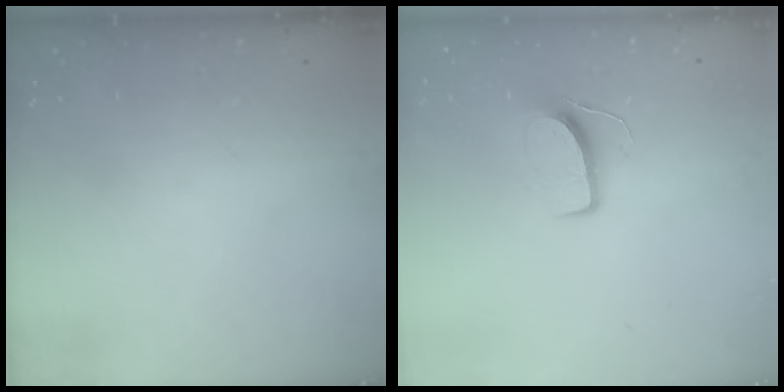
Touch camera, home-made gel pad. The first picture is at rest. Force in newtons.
{"total": 6.7, "press": 6.7, "slide": 0.5}